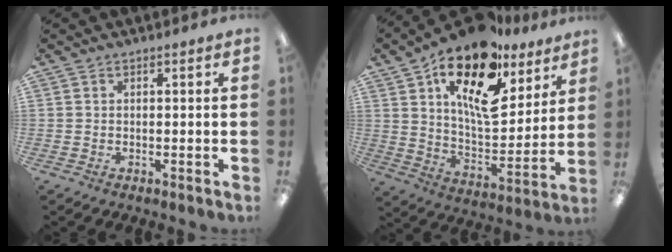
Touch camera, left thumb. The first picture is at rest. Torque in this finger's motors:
{"motor_torque": [2.16, 2.85, 1.52, -1.25, 0.19]}